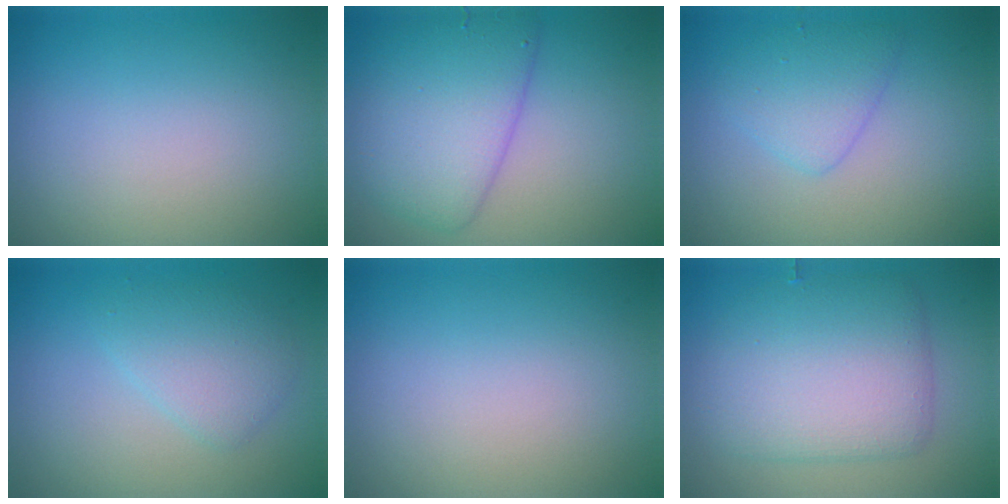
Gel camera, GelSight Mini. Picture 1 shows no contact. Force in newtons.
{"total": 6.1, "press": 6.1, "slide": 0.1}
{"total": 2.6, "press": 2.6, "slide": 0.2}
{"total": 2.7, "press": 2.7, "slide": 0.2}
{"total": 0.0}
{"total": 6.2, "press": 6.2, "slide": 0.1}